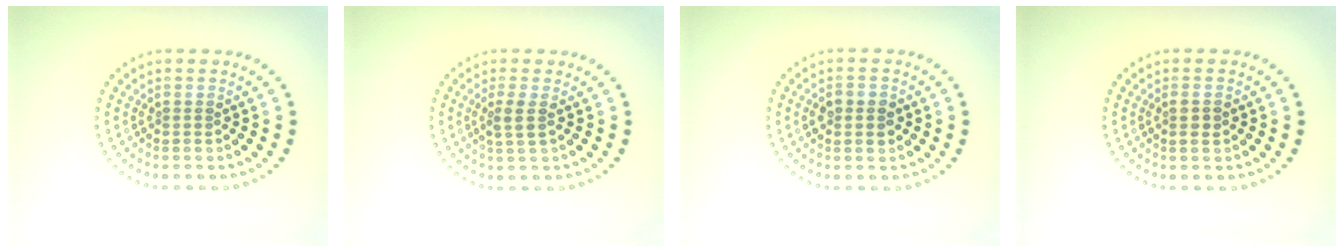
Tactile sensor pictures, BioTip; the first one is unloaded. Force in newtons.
{"total": 1.6, "press": 1.4, "slide": 0.9}
{"total": 2.8, "press": 2.8, "slide": 0.1}
{"total": 1.2, "press": 1.1, "slide": 0.5}